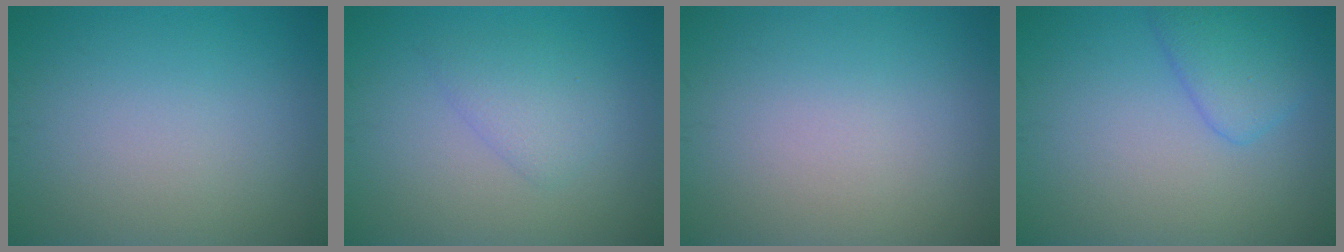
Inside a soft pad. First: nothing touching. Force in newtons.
{"total": 2.2, "press": 2.2, "slide": 0.2}
{"total": 0.0}
{"total": 3.1, "press": 3.1, "slide": 0.1}